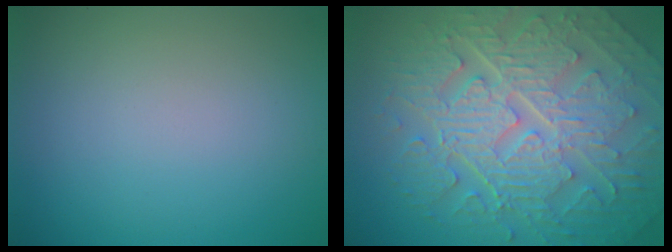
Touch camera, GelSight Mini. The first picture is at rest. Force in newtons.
{"total": 10.1, "press": 6.7, "slide": 7.5}